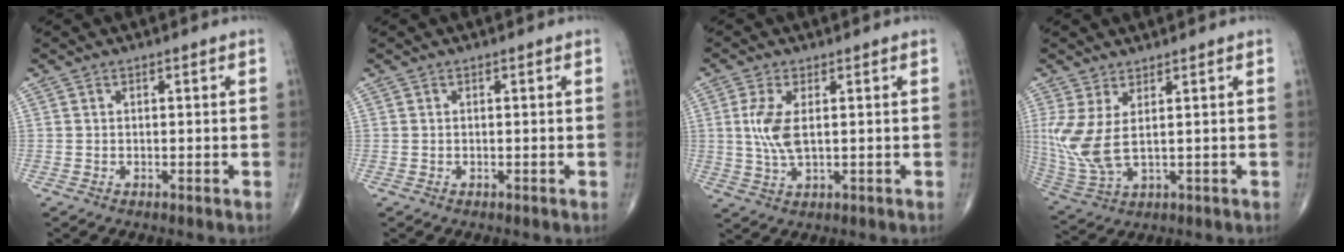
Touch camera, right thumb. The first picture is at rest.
{"total": 0.0}
{"total": 6.2, "force": [0.9, 2.6, 5.6], "torque": [-0.130, -0.005, 0.021]}
{"total": 9.1, "force": [1.9, 3.5, 8.2], "torque": [-0.204, -0.014, 0.052]}